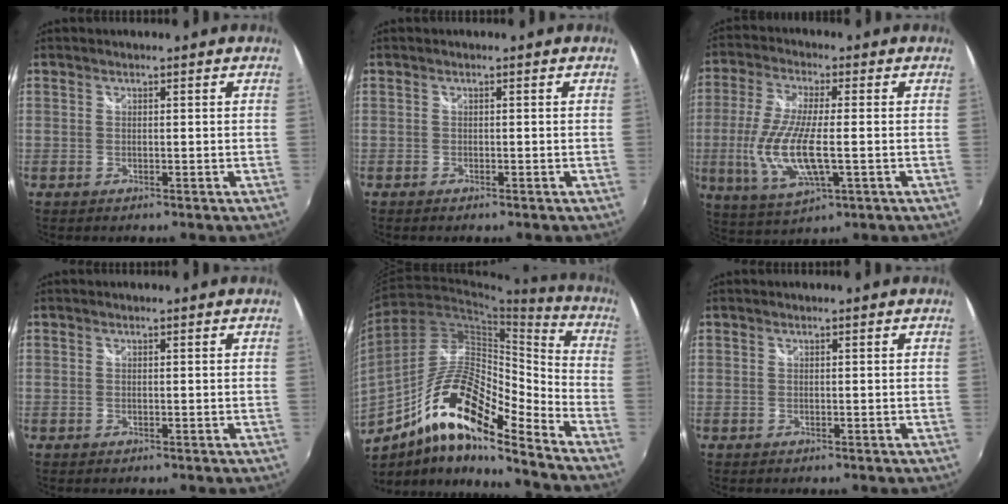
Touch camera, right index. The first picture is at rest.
{"total": 0.7, "force": [-0.6, 0.3, 0.3], "torque": [-0.008, -0.004, -0.012]}
{"total": 13.3, "force": [-2.3, 3.9, 12.5], "torque": [-0.260, -0.018, -0.038]}
{"total": 0.0}
{"total": 18.7, "force": [-11.2, 4.8, 14.2], "torque": [-0.255, 0.005, -0.219]}
{"total": 0.0}